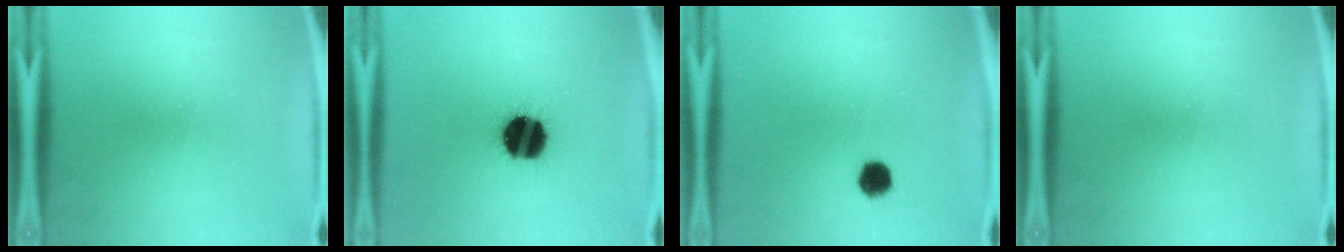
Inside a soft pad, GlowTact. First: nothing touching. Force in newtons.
{"total": 17.7}
{"total": 4.2}
{"total": 0.0}